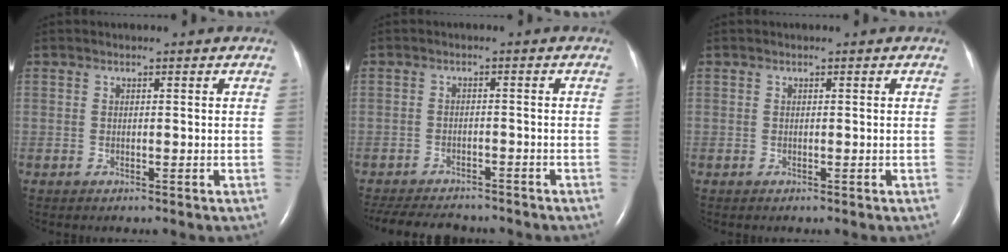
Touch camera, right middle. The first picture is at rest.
{"total": 11.5, "force": [-10.2, 3.3, 4.1], "torque": [-0.086, -0.007, -0.141]}
{"total": 0.0}